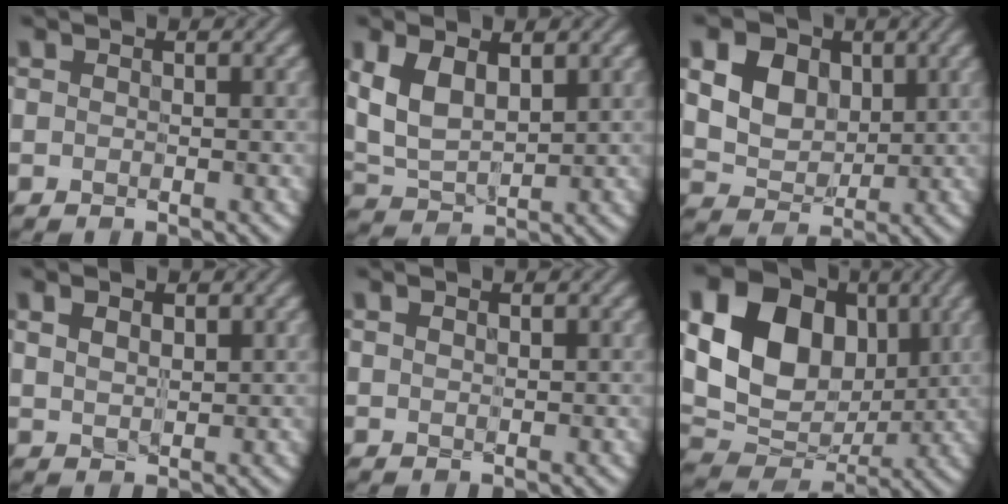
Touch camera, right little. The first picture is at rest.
{"total": 5.1, "force": [1.3, 2.8, 4.0], "torque": [-0.090, -0.002, 0.025]}
{"total": 6.8, "force": [1.8, 5.3, 3.9], "torque": [-0.106, 0.002, 0.033]}
{"total": 2.0, "force": [0.7, 1.1, 1.5], "torque": [-0.033, -0.003, 0.017]}
{"total": 0.6, "force": [0.2, 0.3, 0.4], "torque": [-0.007, 0.002, 0.005]}
{"total": 15.4, "force": [2.7, 11.6, 9.7], "torque": [-0.182, 0.021, 0.048]}